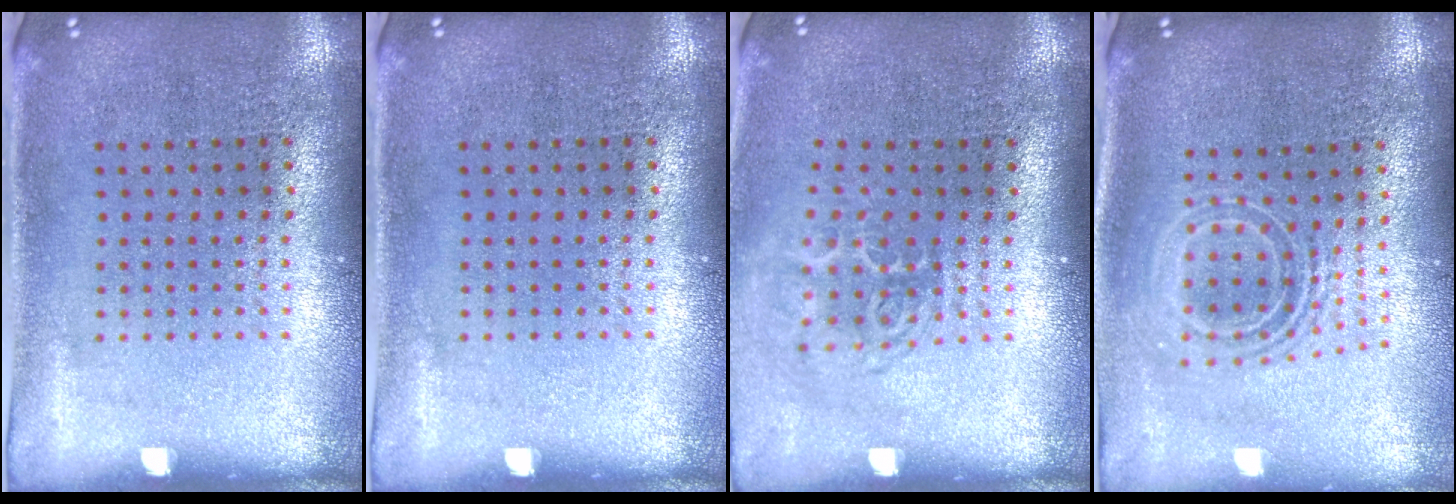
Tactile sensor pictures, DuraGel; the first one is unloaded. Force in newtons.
{"total": 0.0}
{"total": 1.7, "press": 1.1, "slide": 1.3}
{"total": 1.8, "press": 1.4, "slide": 1.1}